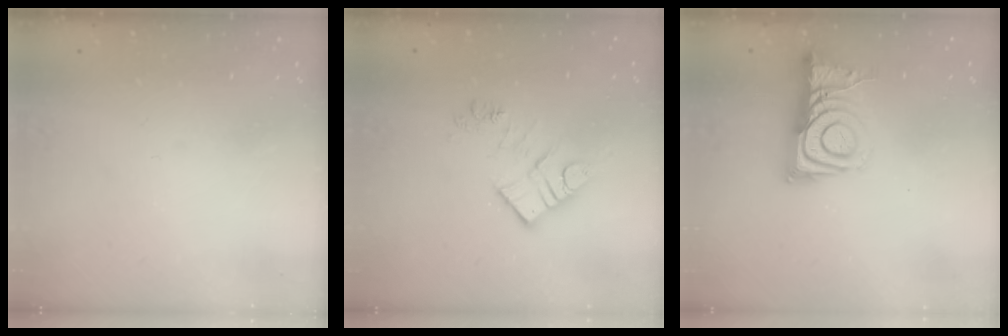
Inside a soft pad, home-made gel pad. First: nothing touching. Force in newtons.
{"total": 11.1, "press": 11.1, "slide": 0.8}
{"total": 8.5, "press": 8.5, "slide": 0.7}